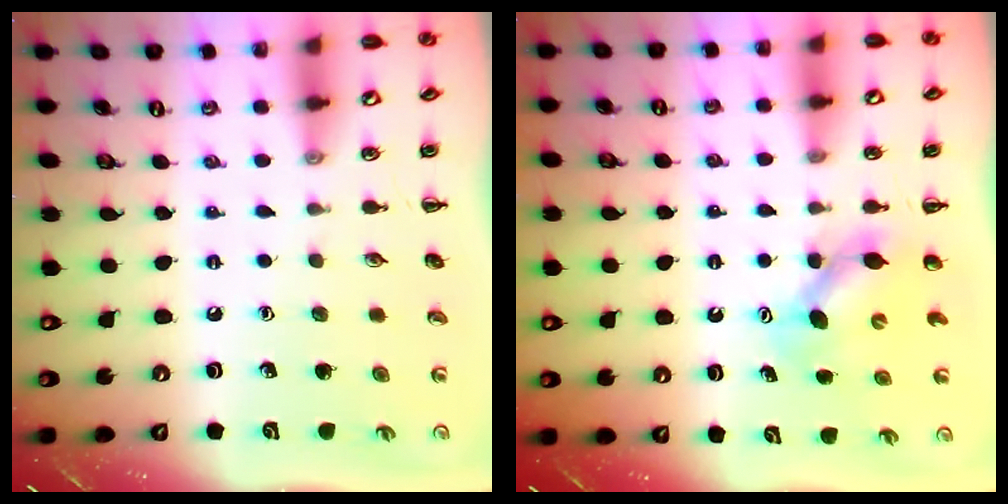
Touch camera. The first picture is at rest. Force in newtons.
{"total": 5.8, "press": 5.8, "slide": 0.6}